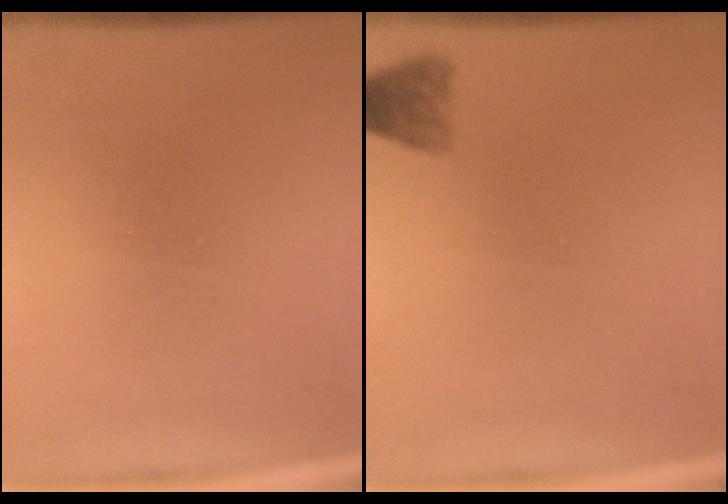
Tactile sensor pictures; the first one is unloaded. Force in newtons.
{"total": 2.9}